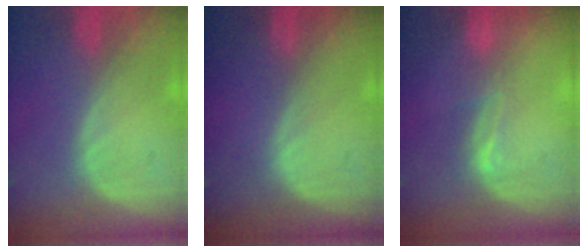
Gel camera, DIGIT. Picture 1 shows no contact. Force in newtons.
{"total": 0.0}
{"total": 2.2, "press": 1.7, "slide": 1.4}